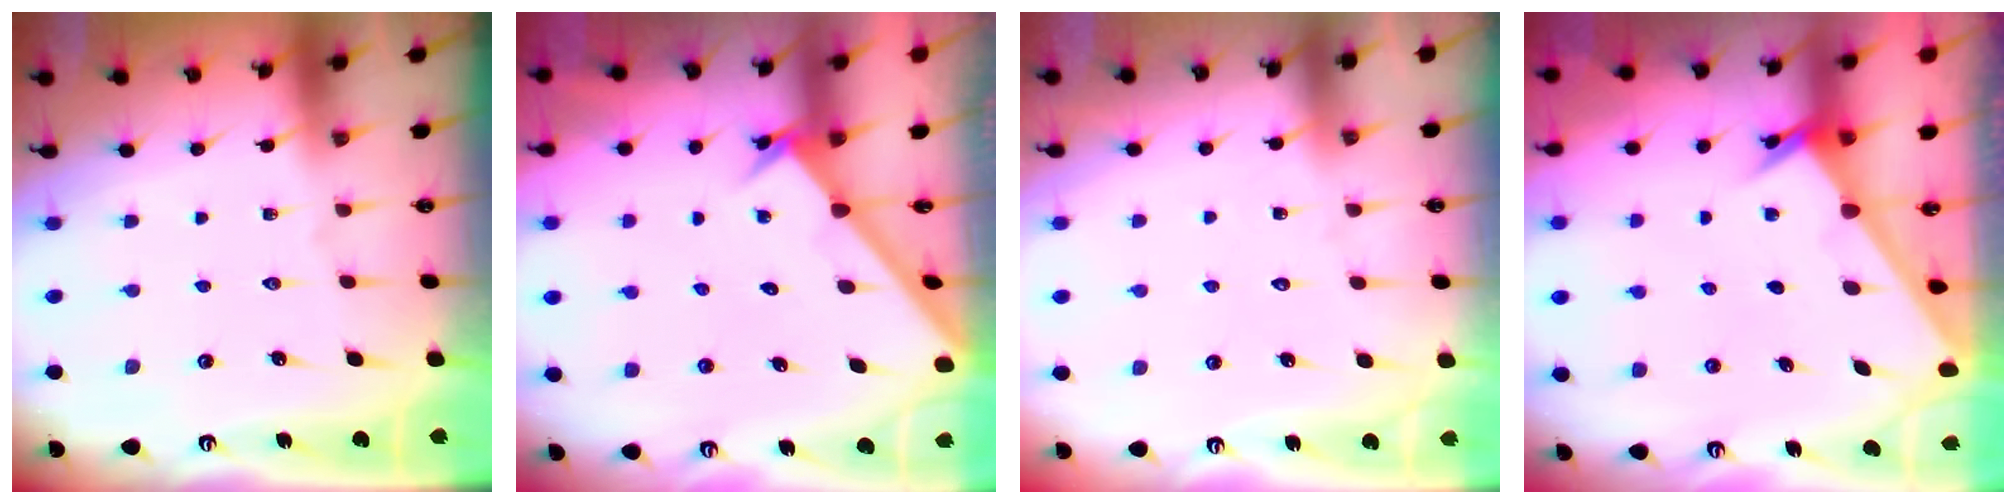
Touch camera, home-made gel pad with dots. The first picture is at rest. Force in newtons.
{"total": 2.1, "press": 2.1, "slide": 0.3}
{"total": 4.8, "press": 4.7, "slide": 0.5}
{"total": 2.4, "press": 2.4, "slide": 0.2}